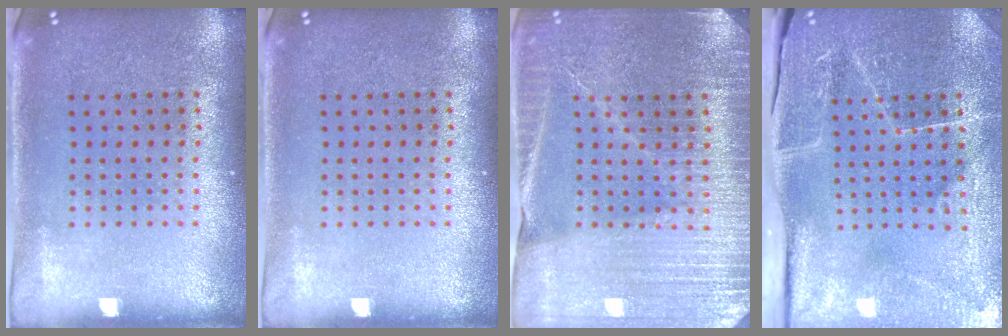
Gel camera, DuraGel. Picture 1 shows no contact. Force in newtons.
{"total": 0.0}
{"total": 3.9, "press": 3.7, "slide": 1.2}
{"total": 3.9, "press": 3.8, "slide": 0.7}